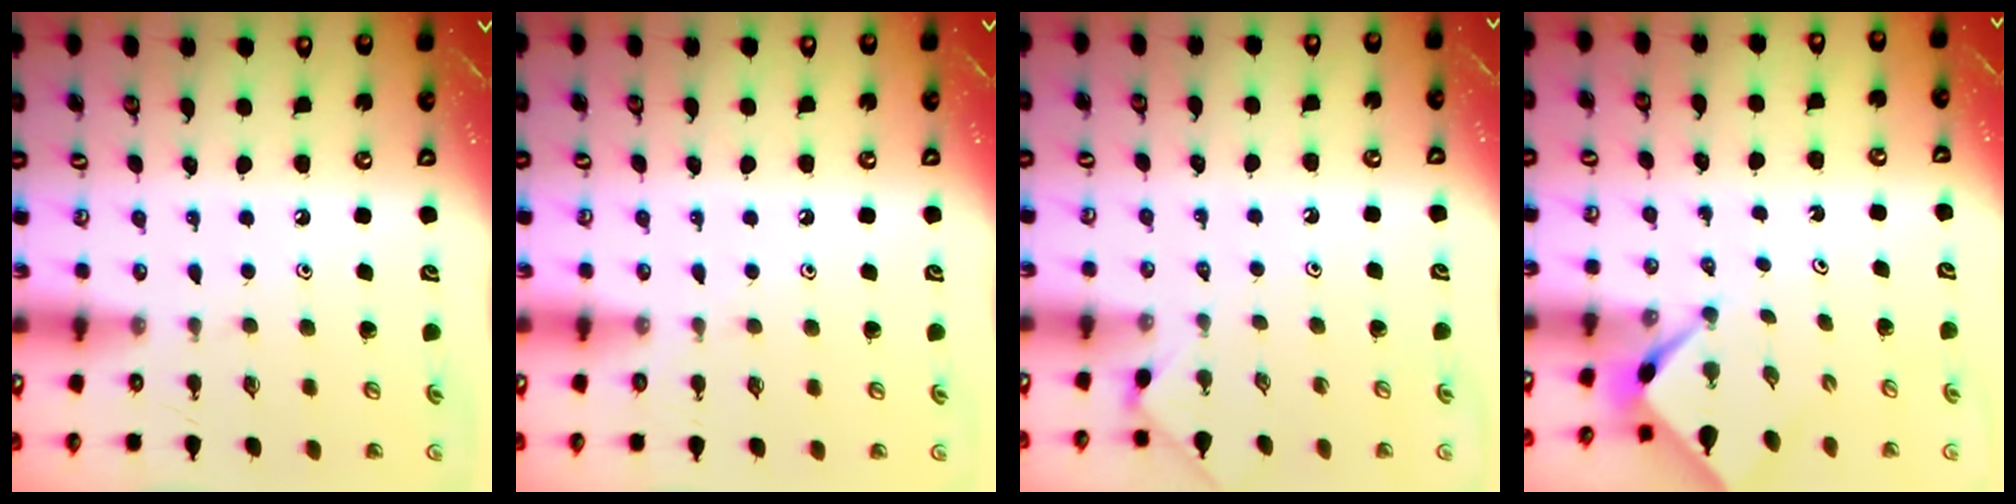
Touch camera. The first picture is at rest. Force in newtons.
{"total": 2.4, "press": 2.4, "slide": 0.4}
{"total": 2.3, "press": 2.3, "slide": 0.3}
{"total": 2.3, "press": 2.3, "slide": 0.2}